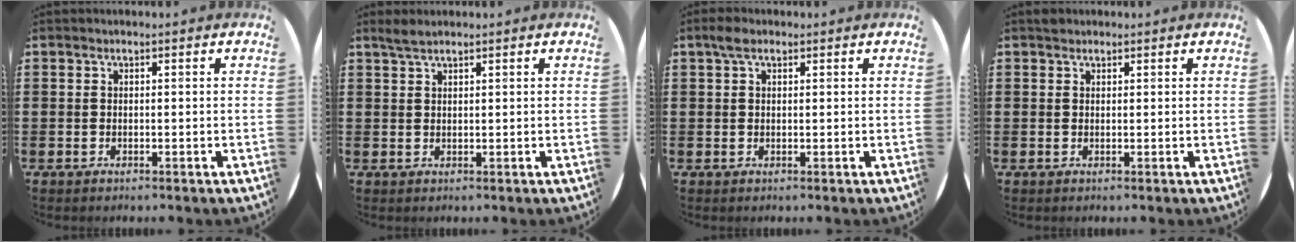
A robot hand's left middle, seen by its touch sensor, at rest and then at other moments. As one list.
[{"total": 1.6, "force": [1.5, 0.2, 0.6], "torque": [-0.013, 0.003, 0.027]}, {"total": 2.0, "force": [1.3, 1.0, 1.1], "torque": [-0.016, 0.003, 0.021]}, {"total": 0.8, "force": [0.7, 0.3, -0.1], "torque": [0.011, 0.001, 0.012]}]